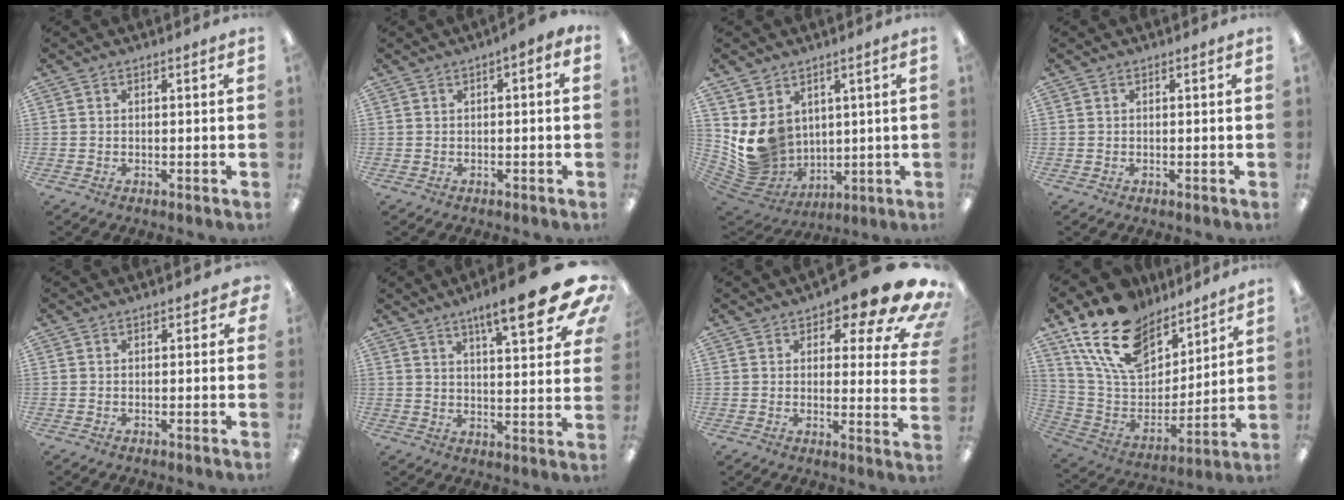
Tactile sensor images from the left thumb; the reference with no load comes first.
{"total": 1.9, "force": [-0.5, 0.7, 1.7], "torque": [-0.030, 0.007, -0.011]}
{"total": 10.4, "force": [3.3, 9.2, 3.6], "torque": [-0.098, -0.031, 0.076]}
{"total": 0.0}
{"total": 1.2, "force": [0.2, 0.9, 0.7], "torque": [-0.007, 0.001, 0.000]}
{"total": 17.4, "force": [10.3, 4.2, 13.3], "torque": [-0.183, -0.058, 0.154]}
{"total": 13.1, "force": [8.5, 4.5, 8.9], "torque": [-0.108, -0.063, 0.142]}
{"total": 19.4, "force": [13.3, 11.2, 8.7], "torque": [-0.182, -0.071, 0.245]}